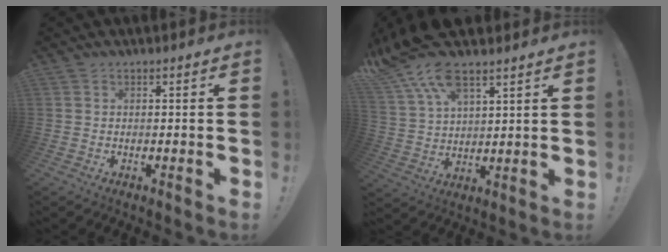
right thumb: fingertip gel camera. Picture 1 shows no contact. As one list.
[{"total": 12.8, "force": [9.4, 4.7, 7.4], "torque": [-0.165, -0.051, 0.173]}]